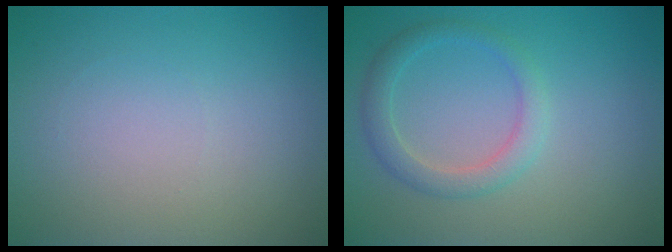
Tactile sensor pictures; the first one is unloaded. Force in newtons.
{"total": 2.4, "press": 2.4, "slide": 0.2}